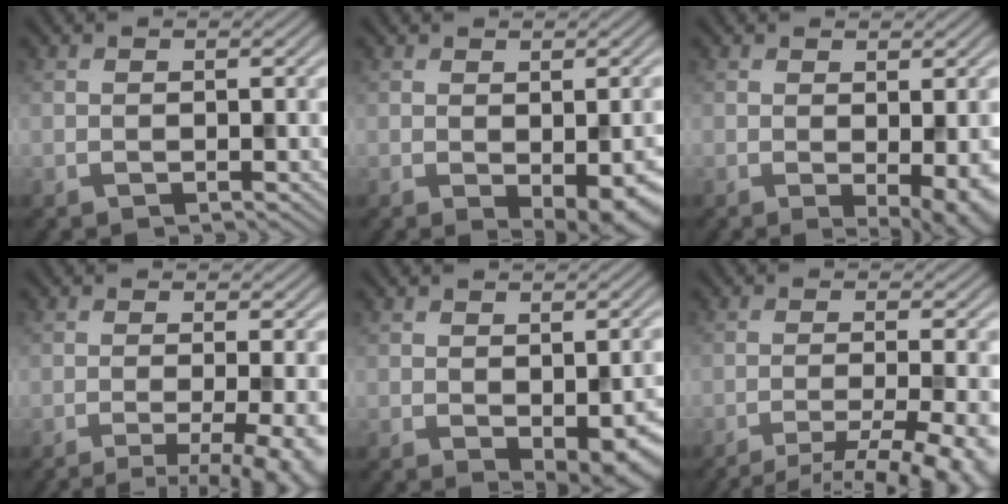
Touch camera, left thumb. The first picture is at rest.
{"total": 6.0, "force": [-2.0, 2.4, 5.1], "torque": [-0.065, -0.020, -0.011]}
{"total": 4.4, "force": [-0.4, 1.0, 4.2], "torque": [-0.059, -0.011, -0.003]}
{"total": 8.3, "force": [-3.0, 2.2, 7.4], "torque": [-0.089, -0.006, -0.035]}
{"total": 6.4, "force": [-2.2, 3.1, 5.2], "torque": [-0.067, -0.025, -0.010]}
{"total": 9.4, "force": [-6.2, 1.9, 6.9], "torque": [-0.101, -0.013, -0.078]}